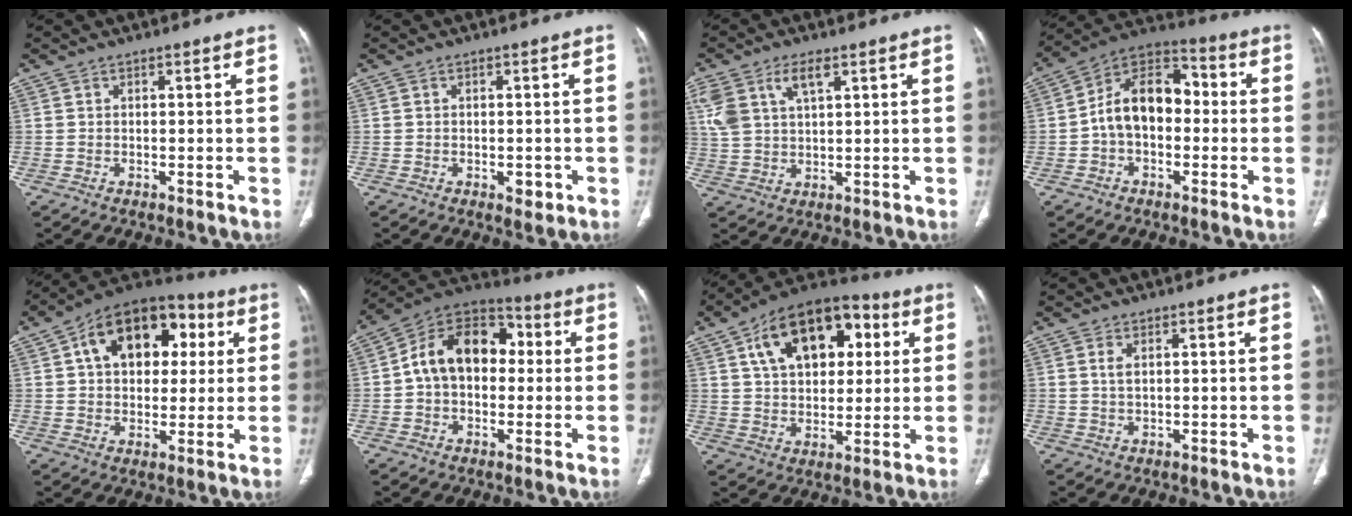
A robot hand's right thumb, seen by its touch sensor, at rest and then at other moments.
{"total": 2.2, "force": [-0.7, 1.3, 1.6], "torque": [-0.012, 0.001, -0.004]}
{"total": 8.9, "force": [4.0, 4.5, 6.6], "torque": [-0.143, 0.005, 0.085]}
{"total": 13.2, "force": [-0.8, 8.8, 9.8], "torque": [-0.141, 0.044, -0.027]}
{"total": 18.6, "force": [5.1, 12.3, 13.0], "torque": [-0.156, 0.020, 0.073]}
{"total": 15.8, "force": [1.4, 11.0, 11.2], "torque": [-0.152, 0.042, 0.010]}
{"total": 19.5, "force": [6.6, 11.8, 14.1], "torque": [-0.180, 0.007, 0.101]}
{"total": 1.8, "force": [0.7, 0.8, 1.5], "torque": [-0.034, 0.002, 0.019]}